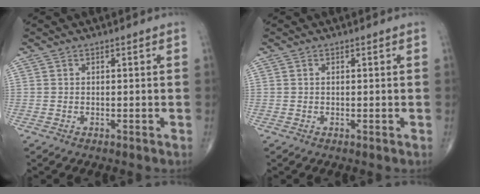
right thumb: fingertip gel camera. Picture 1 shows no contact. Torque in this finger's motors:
{"motor_torque": [0.70, -0.07, -0.19, -0.12, -0.01]}